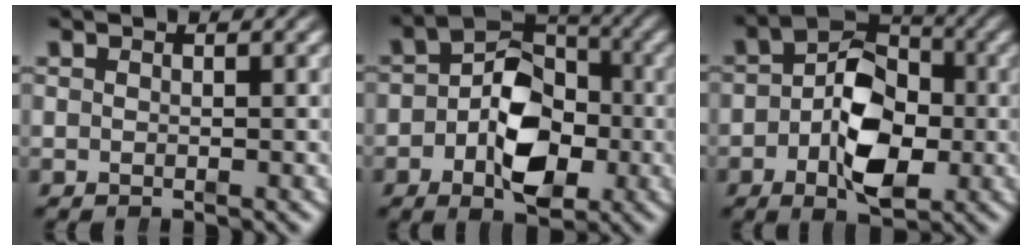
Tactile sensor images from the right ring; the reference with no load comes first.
{"total": 9.4, "force": [-1.7, 6.3, 6.7], "torque": [-0.095, -0.003, -0.031]}
{"total": 8.8, "force": [-1.4, 5.7, 6.6], "torque": [-0.097, 0.000, -0.028]}